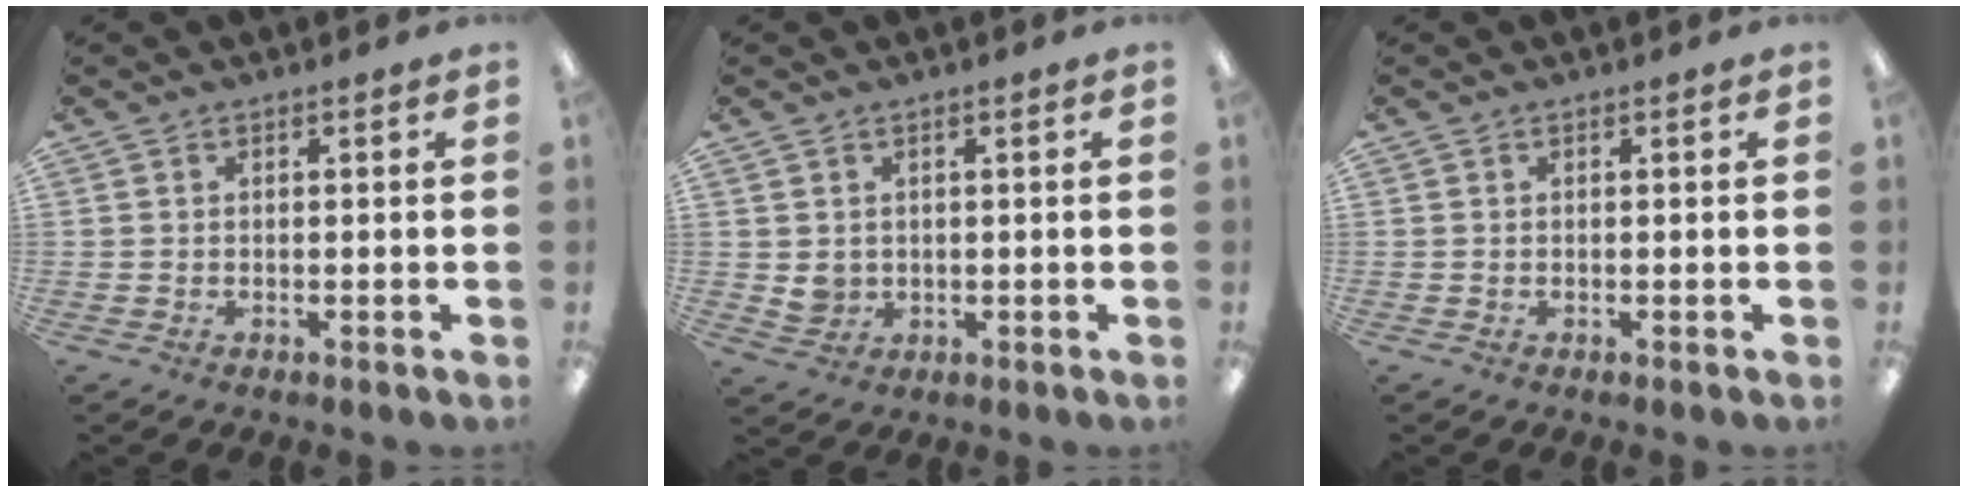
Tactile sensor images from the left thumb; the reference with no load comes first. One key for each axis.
{"total": 2.9, "fx": 0.8, "fy": 2.6, "fz": 0.8, "tx": -0.010, "ty": 0.000, "tz": 0.016}
{"total": 0.0}